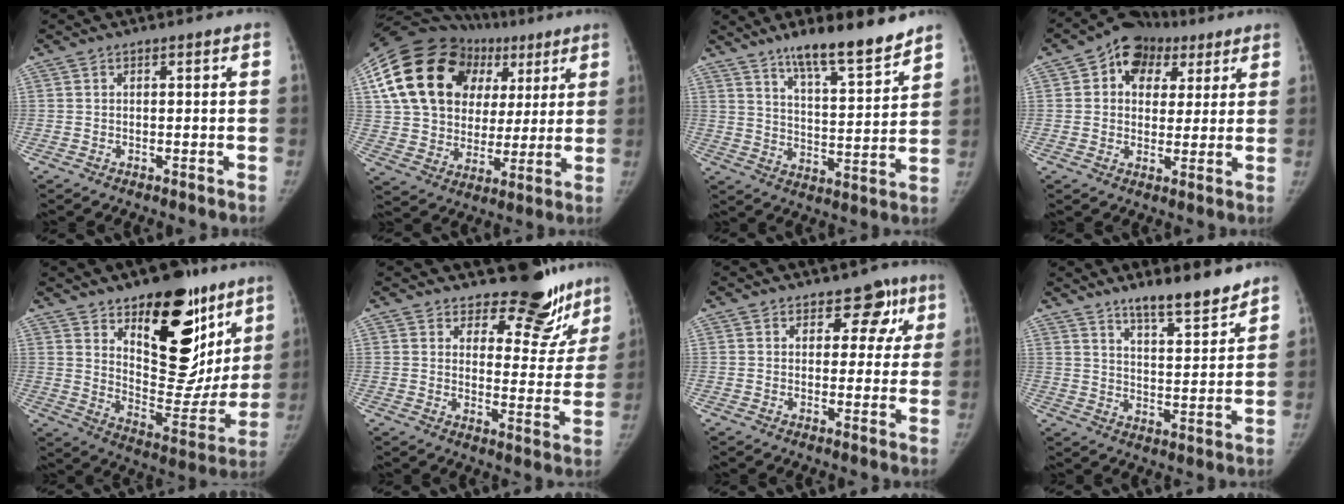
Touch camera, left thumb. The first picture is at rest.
{"total": 26.4, "force": [9.9, 19.5, 14.8], "torque": [-0.224, 0.043, 0.177]}
{"total": 13.6, "force": [10.7, 2.4, 8.1], "torque": [-0.107, -0.072, 0.176]}
{"total": 11.7, "force": [4.9, 8.9, 5.8], "torque": [-0.042, 0.004, 0.072]}
{"total": 25.9, "force": [14.2, 12.9, 17.4], "torque": [-0.187, -0.076, 0.214]}
{"total": 14.3, "force": [12.3, 5.7, 4.6], "torque": [-0.002, -0.102, 0.147]}
{"total": 6.3, "force": [3.2, 4.5, 3.0], "torque": [0.015, -0.007, 0.035]}
{"total": 10.3, "force": [8.5, 1.9, 5.4], "torque": [-0.067, -0.063, 0.141]}